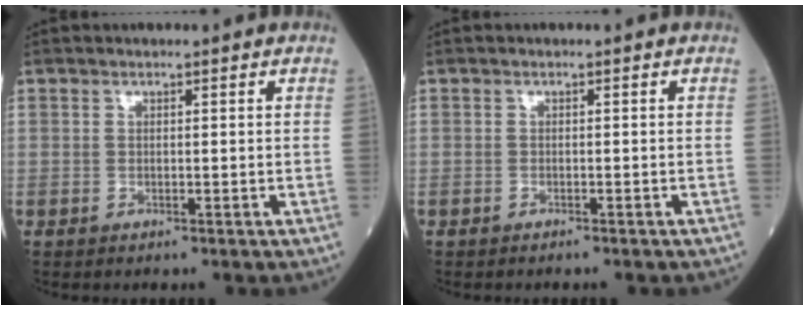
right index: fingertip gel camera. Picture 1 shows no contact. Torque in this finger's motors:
{"motor_torque": [-0.16, -0.10, -0.01, -0.01]}